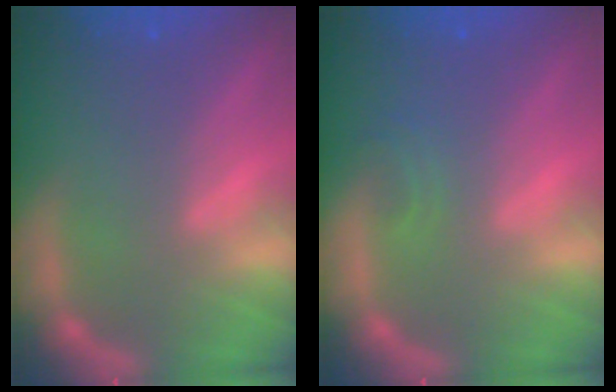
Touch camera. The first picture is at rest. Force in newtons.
{"total": 1.4}